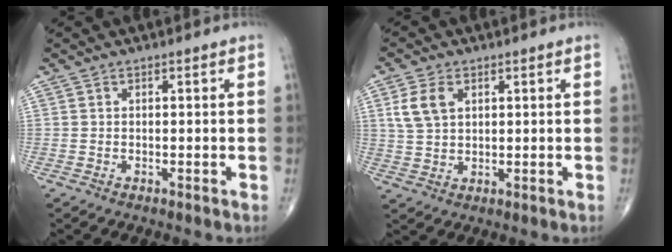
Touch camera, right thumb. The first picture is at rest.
{"total": 6.2, "force": [2.2, 4.0, 4.1], "torque": [-0.081, 0.000, 0.048]}